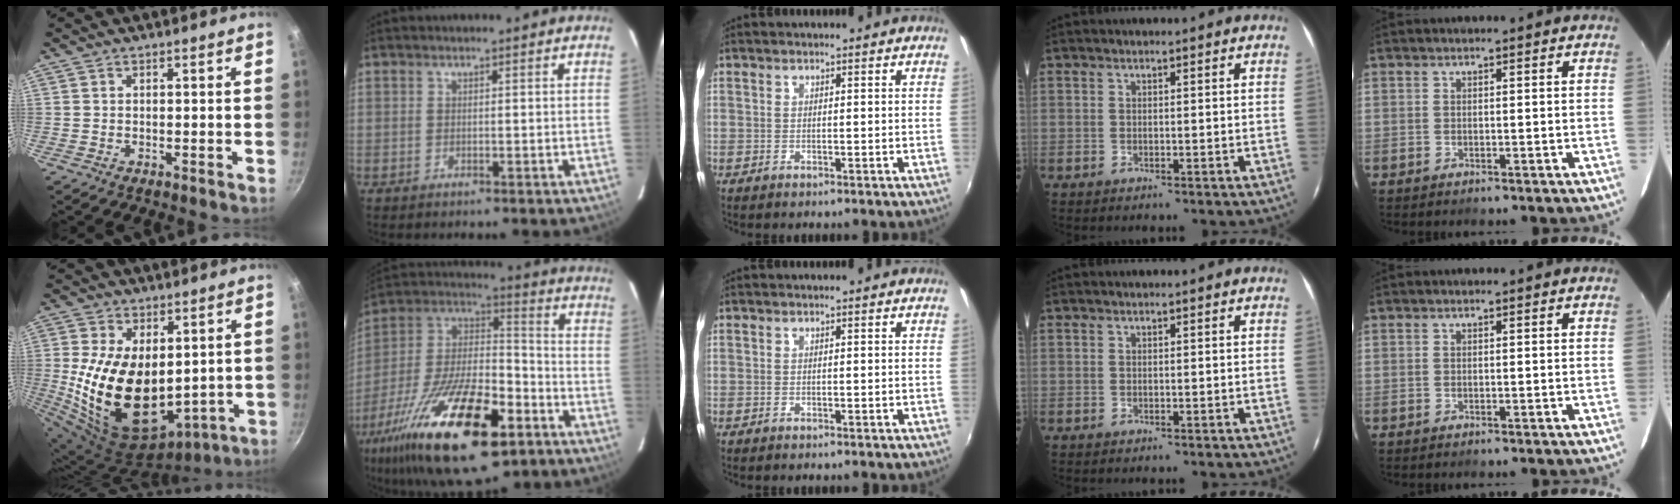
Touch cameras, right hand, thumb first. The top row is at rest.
{"thumb": {"total": 20.3, "force": [1.4, 12.5, 15.9], "torque": [-0.280, -0.031, 0.050]}, "index": {"total": 30.5, "force": [-15.8, 11.8, 23.3], "torque": [-0.441, -0.032, -0.266]}}